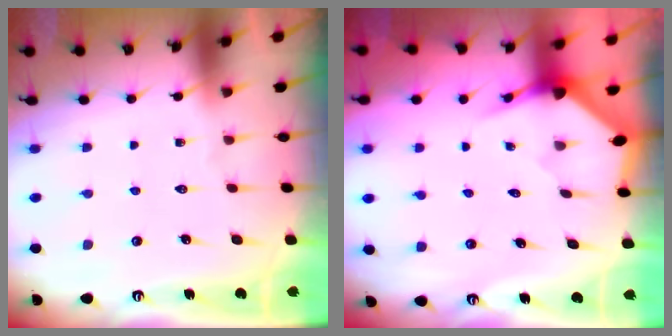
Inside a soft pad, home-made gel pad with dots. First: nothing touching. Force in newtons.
{"total": 3.2, "press": 3.2, "slide": 0.3}